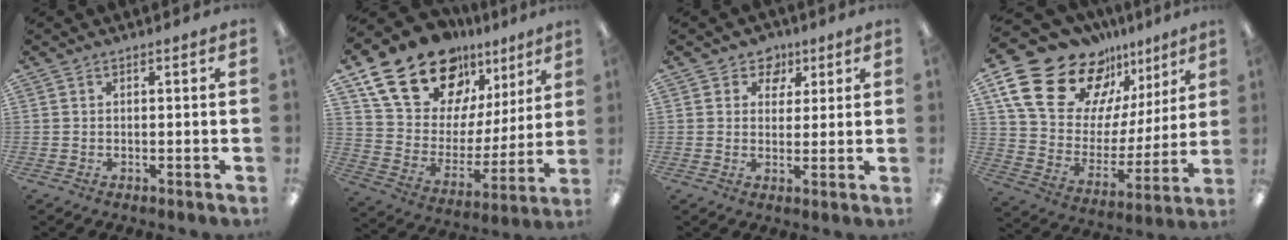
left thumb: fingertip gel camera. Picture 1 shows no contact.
{"total": 22.2, "force": [15.6, 11.9, 10.3], "torque": [-0.195, -0.095, 0.285]}
{"total": 5.4, "force": [2.8, 4.4, 1.3], "torque": [-0.019, -0.007, 0.048]}
{"total": 23.3, "force": [14.5, 14.4, 11.1], "torque": [-0.191, -0.095, 0.274]}